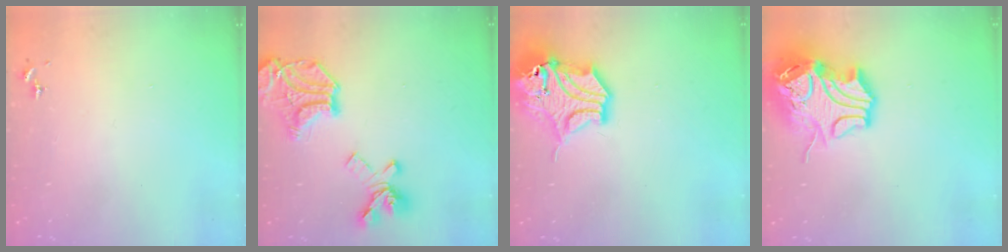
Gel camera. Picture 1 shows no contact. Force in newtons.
{"total": 21.3, "press": 21.2, "slide": 1.6}
{"total": 15.4, "press": 15.3, "slide": 2.2}
{"total": 17.6, "press": 17.4, "slide": 2.5}